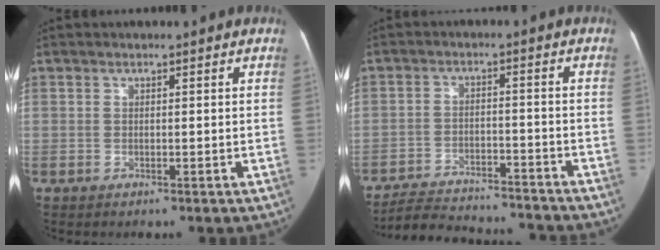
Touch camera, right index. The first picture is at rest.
{"total": 13.9, "force": [-13.2, 3.0, 3.1], "torque": [-0.057, 0.014, -0.195]}